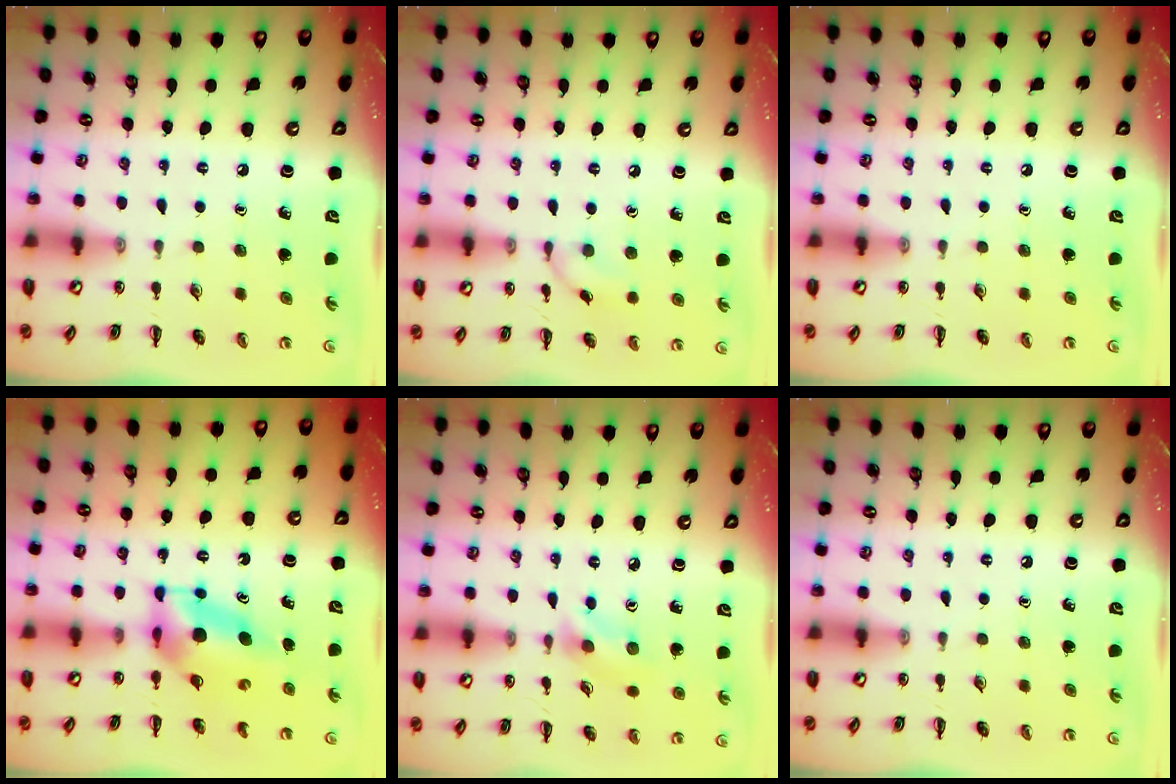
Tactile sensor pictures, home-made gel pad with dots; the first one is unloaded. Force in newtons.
{"total": 6.4, "press": 6.3, "slide": 0.5}
{"total": 0.0}
{"total": 5.6, "press": 5.6, "slide": 0.9}
{"total": 3.3, "press": 3.2, "slide": 0.7}
{"total": 0.0}